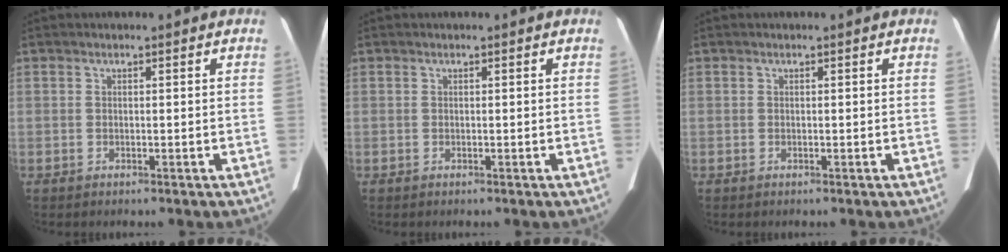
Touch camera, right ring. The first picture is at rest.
{"total": 0.0}
{"total": 0.0}